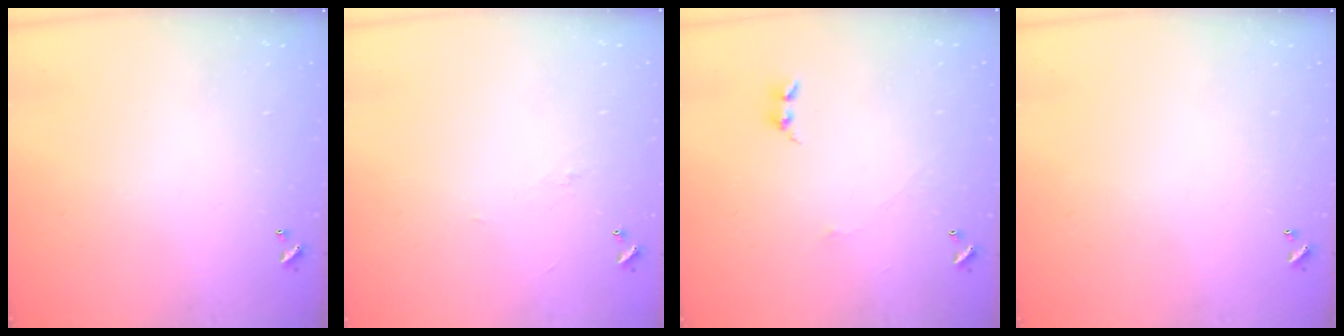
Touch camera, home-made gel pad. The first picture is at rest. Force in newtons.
{"total": 1.5, "press": 1.4, "slide": 0.5}
{"total": 2.7, "press": 2.6, "slide": 0.4}
{"total": 0.0}